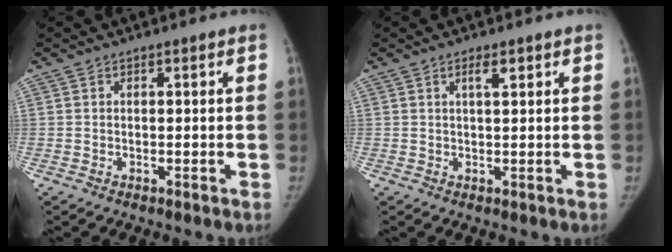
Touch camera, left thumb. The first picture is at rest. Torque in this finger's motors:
{"motor_torque": [-0.28, -0.18, -0.05, 0.47, 0.00]}